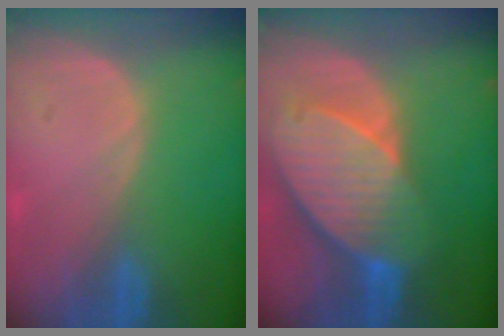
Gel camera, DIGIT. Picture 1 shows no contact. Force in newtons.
{"total": 10.4, "press": 9.1, "slide": 5.0}